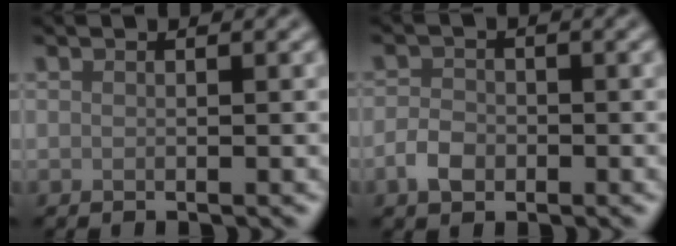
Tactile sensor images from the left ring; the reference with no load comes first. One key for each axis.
{"total": 2.3, "fx": -1.0, "fy": 1.6, "fz": 1.2, "tx": -0.022, "ty": 0.001, "tz": -0.024}